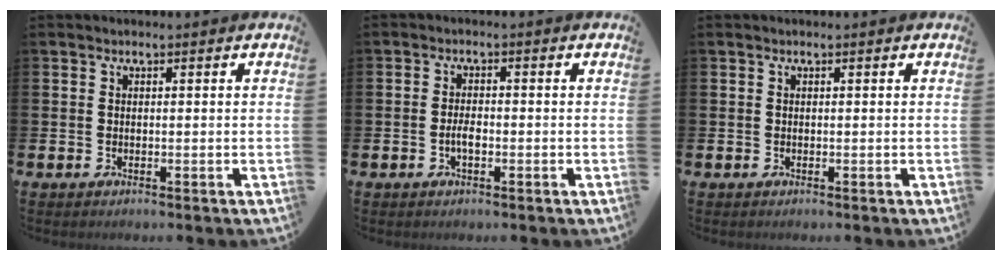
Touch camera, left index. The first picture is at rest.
{"total": 2.1, "force": [-0.6, 0.9, 1.8], "torque": [-0.032, 0.001, -0.012]}
{"total": 0.0}